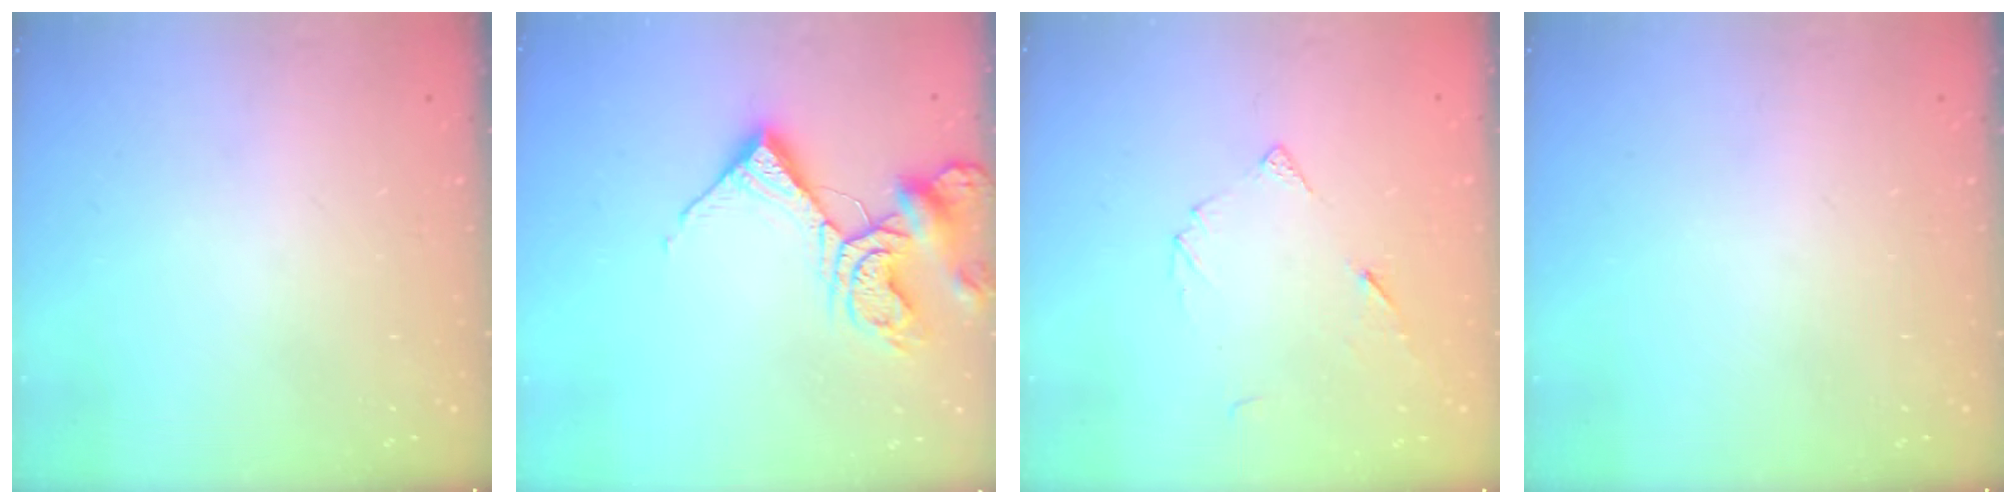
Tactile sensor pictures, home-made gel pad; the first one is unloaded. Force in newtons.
{"total": 12.0, "press": 11.9, "slide": 1.5}
{"total": 6.3, "press": 6.2, "slide": 0.8}
{"total": 0.0}